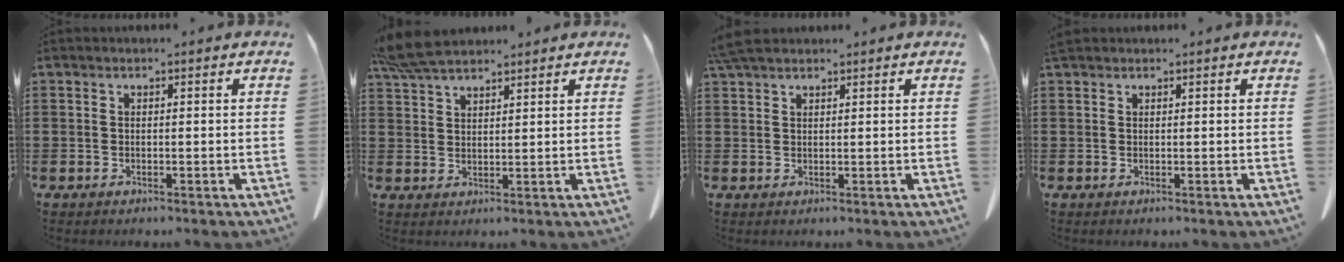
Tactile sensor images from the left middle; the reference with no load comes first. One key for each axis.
{"total": 6.1, "fx": 5.3, "fy": 1.4, "fz": 2.7, "tx": -0.068, "ty": -0.006, "tz": 0.101}
{"total": 3.3, "fx": 2.8, "fy": 0.7, "fz": 1.6, "tx": -0.040, "ty": 0.001, "tz": 0.055}
{"total": 0.8, "fx": 0.8, "fy": 0.3, "fz": 0.2, "tx": -0.008, "ty": 0.000, "tz": 0.016}